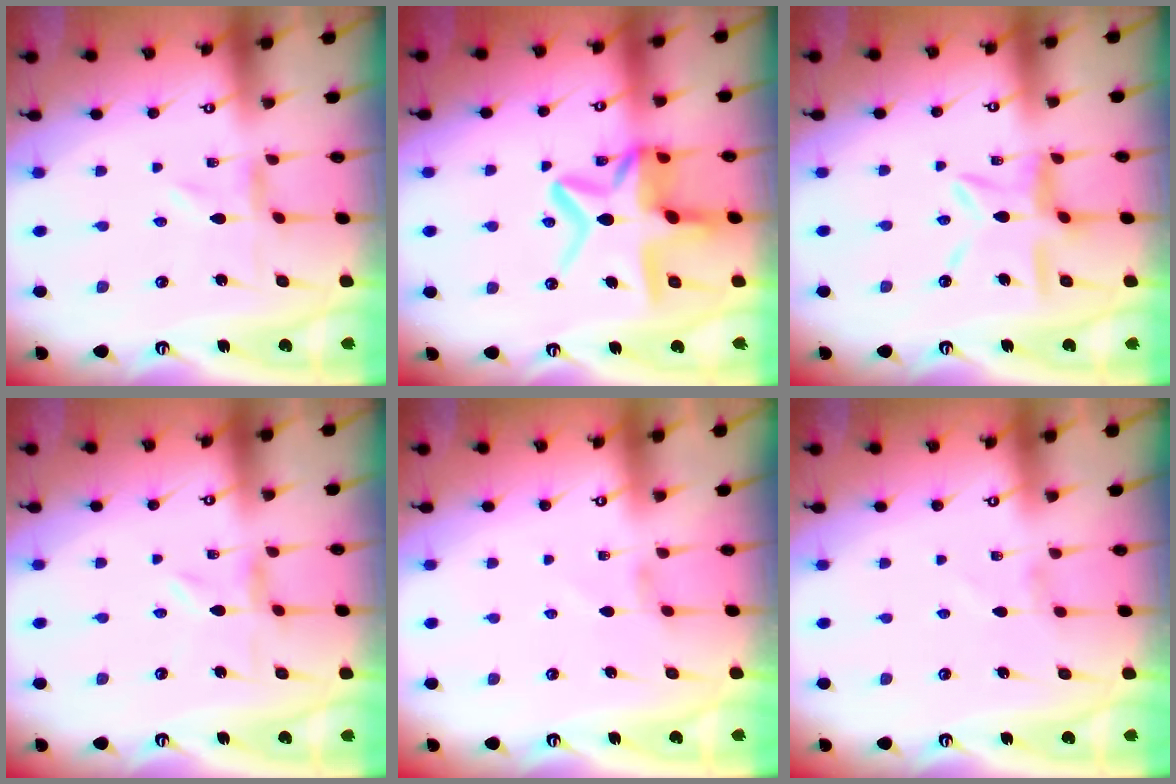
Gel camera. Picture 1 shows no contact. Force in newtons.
{"total": 15.5, "press": 15.4, "slide": 1.6}
{"total": 12.2, "press": 12.2, "slide": 1.0}
{"total": 1.0, "press": 1.0, "slide": 0.3}
{"total": 1.2, "press": 1.1, "slide": 0.4}
{"total": 0.0}